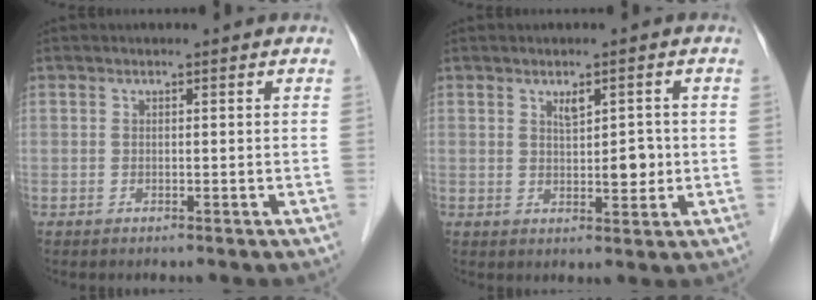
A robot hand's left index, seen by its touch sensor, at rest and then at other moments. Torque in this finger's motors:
{"motor_torque": [0.36, -0.33, 0.21, 0.05]}